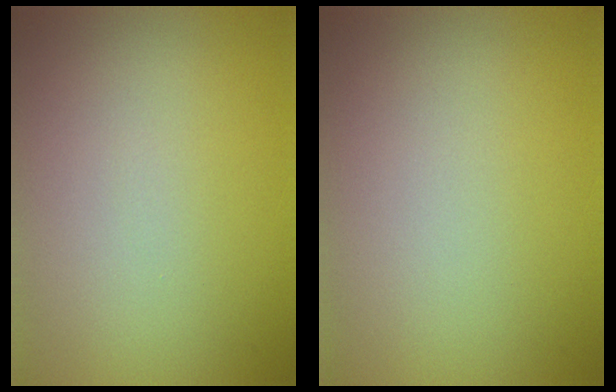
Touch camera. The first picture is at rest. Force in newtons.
{"total": 0.0}